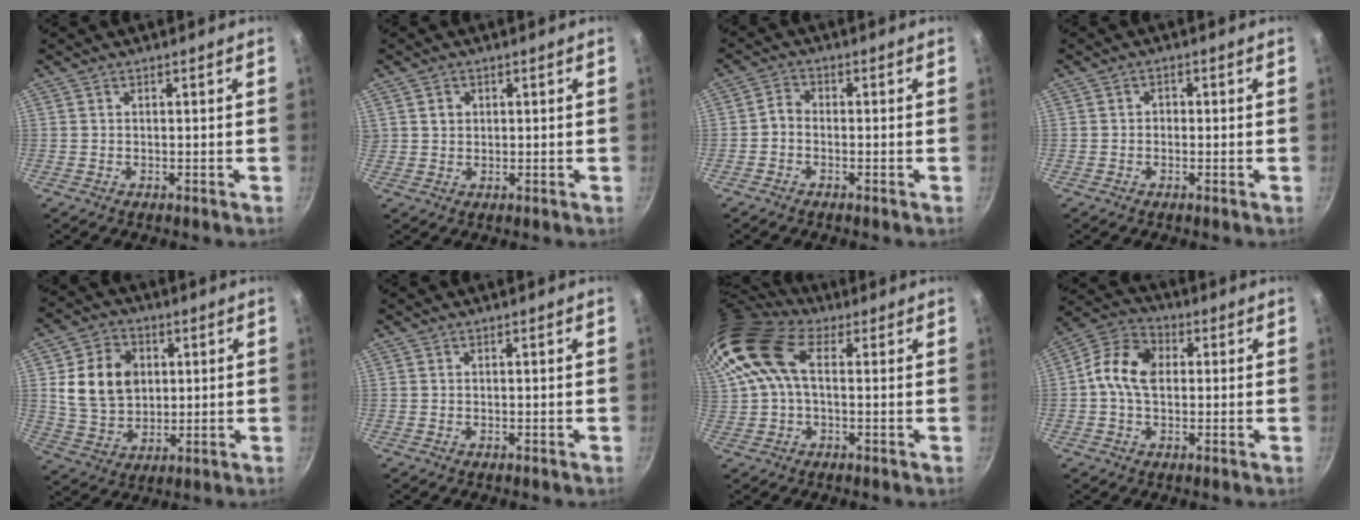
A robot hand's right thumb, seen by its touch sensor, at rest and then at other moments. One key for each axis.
{"total": 2.2, "fx": 0.7, "fy": 2.0, "fz": 0.8, "tx": -0.004, "ty": 0.006, "tz": 0.013}
{"total": 2.3, "fx": -1.1, "fy": 1.6, "fz": 1.1, "tx": -0.024, "ty": 0.018, "tz": -0.031}
{"total": 1.5, "fx": -0.3, "fy": 1.2, "fz": 0.7, "tx": -0.008, "ty": 0.004, "tz": -0.008}
{"total": 13.2, "fx": 2.6, "fy": 10.3, "fz": 7.8, "tx": -0.121, "ty": -0.004, "tz": 0.050}
{"total": 0.0}
{"total": 17.1, "fx": 5.5, "fy": 10.2, "fz": 12.6, "tx": -0.269, "ty": 0.026, "tz": 0.098}
{"total": 10.4, "fx": 0.7, "fy": 7.1, "fz": 7.6, "tx": -0.125, "ty": 0.023, "tz": -0.007}